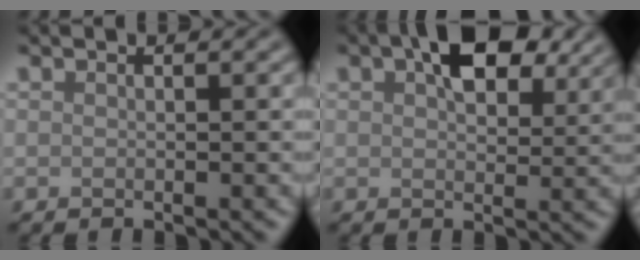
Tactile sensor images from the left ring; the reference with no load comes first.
{"total": 6.8, "force": [3.3, 3.3, 4.9], "torque": [-0.080, 0.012, 0.046]}